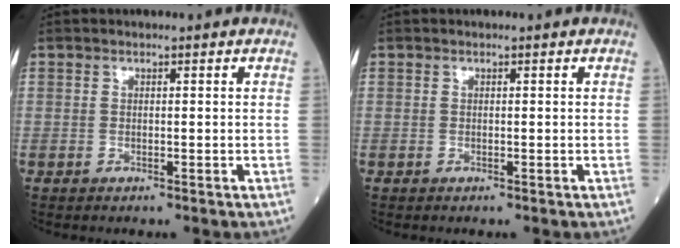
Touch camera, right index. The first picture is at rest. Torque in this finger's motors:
{"motor_torque": [-0.17, -0.01, -0.07, -0.01]}